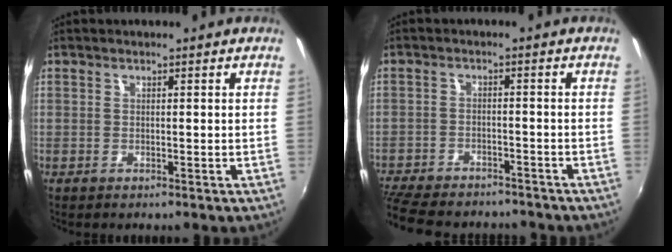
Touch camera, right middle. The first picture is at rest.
{"total": 15.6, "force": [-13.2, 5.4, 6.3], "torque": [-0.158, -0.020, -0.203]}